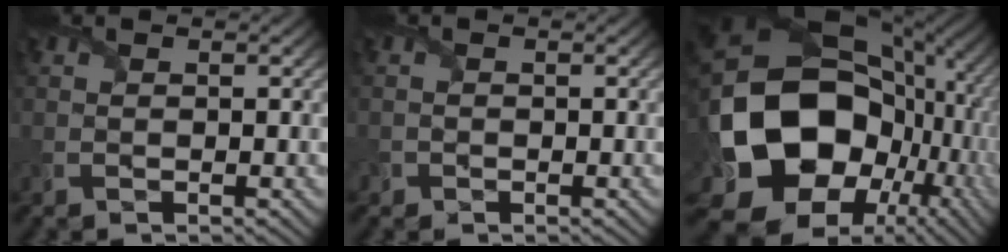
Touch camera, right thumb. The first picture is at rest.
{"total": 0.7, "force": [-0.4, 0.6, -0.1], "torque": [0.007, -0.005, -0.009]}
{"total": 22.1, "force": [-0.6, 17.7, 13.2], "torque": [-0.321, -0.039, 0.021]}